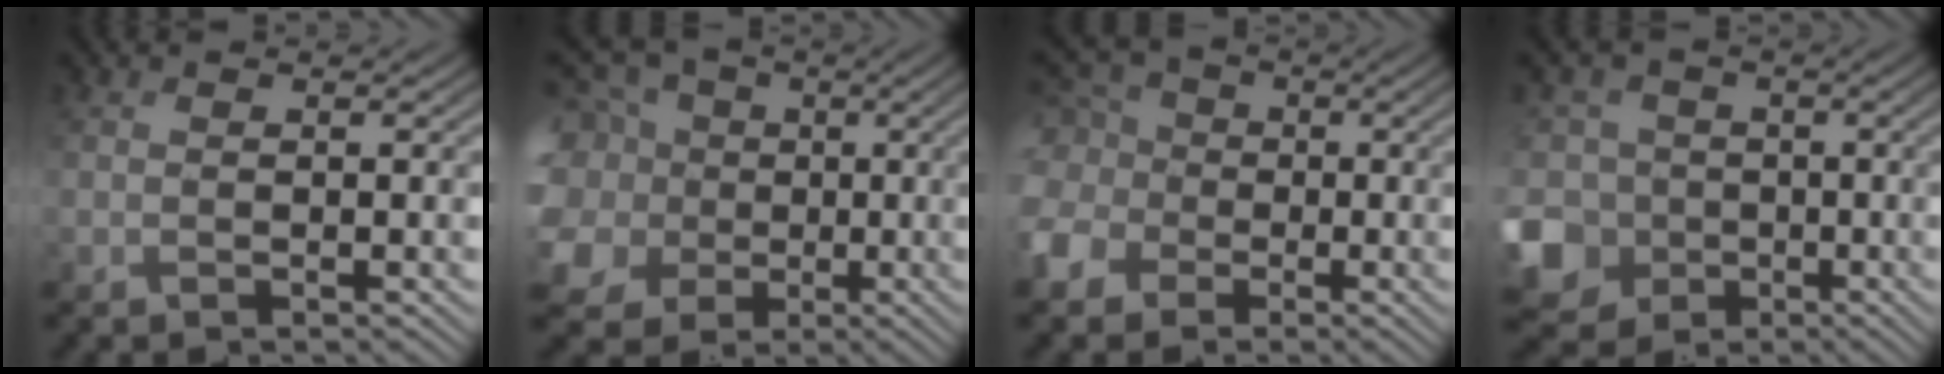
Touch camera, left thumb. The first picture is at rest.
{"total": 14.5, "force": [-0.2, 12.8, 6.6], "torque": [-0.253, 0.014, -0.024]}
{"total": 9.0, "force": [-1.5, 7.8, 4.1], "torque": [-0.142, 0.001, -0.046]}
{"total": 12.9, "force": [-3.8, 11.4, 4.7], "torque": [-0.162, -0.010, -0.094]}